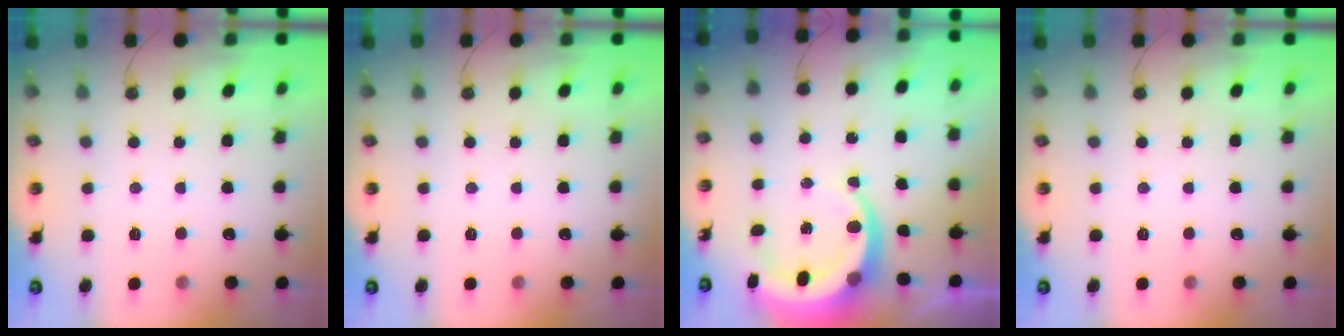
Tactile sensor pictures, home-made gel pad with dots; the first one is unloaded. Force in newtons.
{"total": 0.0}
{"total": 9.5, "press": 9.2, "slide": 2.3}
{"total": 0.0}